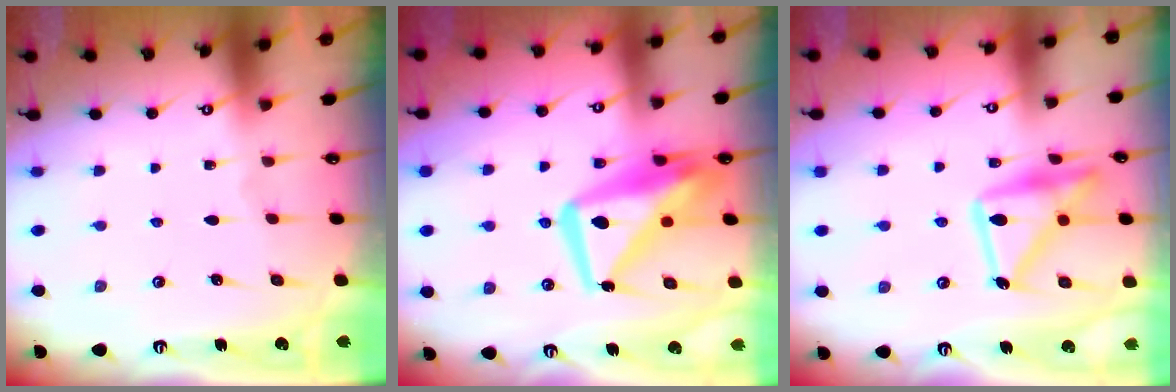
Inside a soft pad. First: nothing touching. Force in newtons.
{"total": 15.5, "press": 15.4, "slide": 1.7}
{"total": 18.2, "press": 18.2, "slide": 1.2}